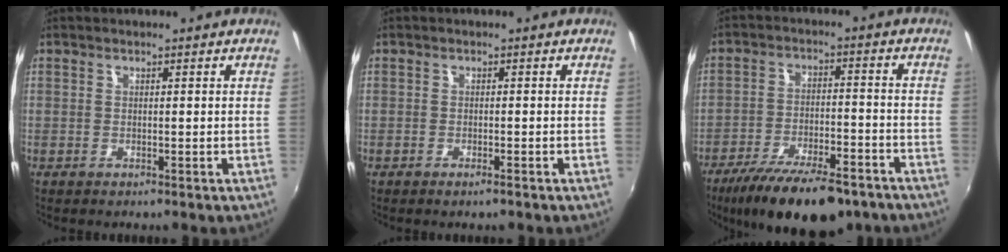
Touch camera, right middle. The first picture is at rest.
{"total": 1.0, "force": [-0.8, 0.2, 0.5], "torque": [-0.010, -0.003, -0.016]}
{"total": 18.4, "force": [-13.8, 6.0, 10.5], "torque": [-0.198, -0.034, -0.208]}